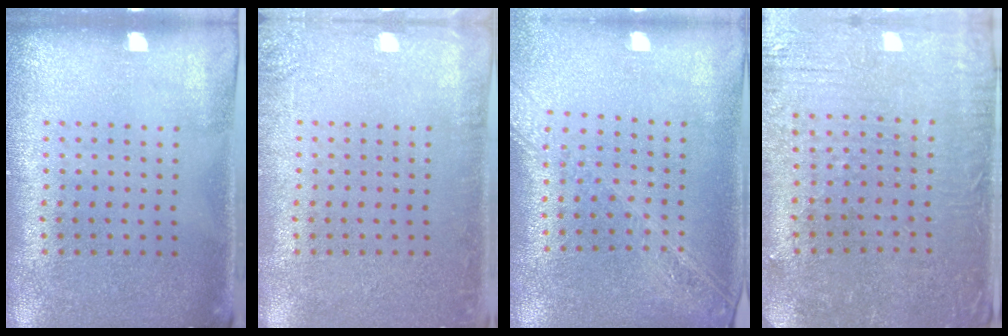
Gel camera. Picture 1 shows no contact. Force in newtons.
{"total": 2.0, "press": 2.0, "slide": 0.3}
{"total": 2.0, "press": 1.8, "slide": 1.0}
{"total": 0.9, "press": 0.7, "slide": 0.5}